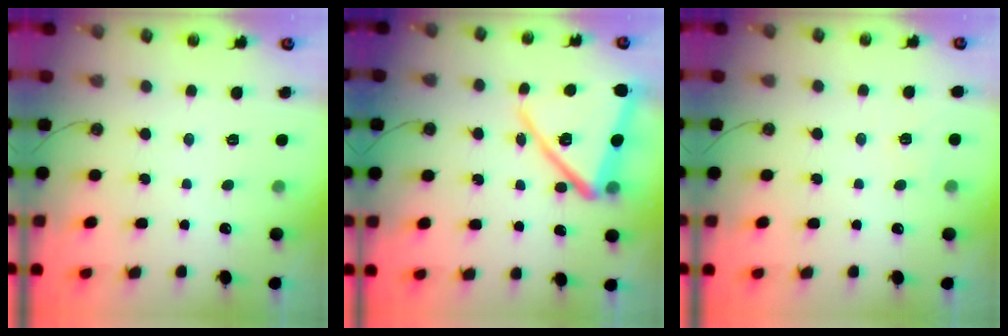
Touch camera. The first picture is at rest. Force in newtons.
{"total": 18.2, "press": 18.1, "slide": 1.4}
{"total": 3.6, "press": 3.4, "slide": 1.3}